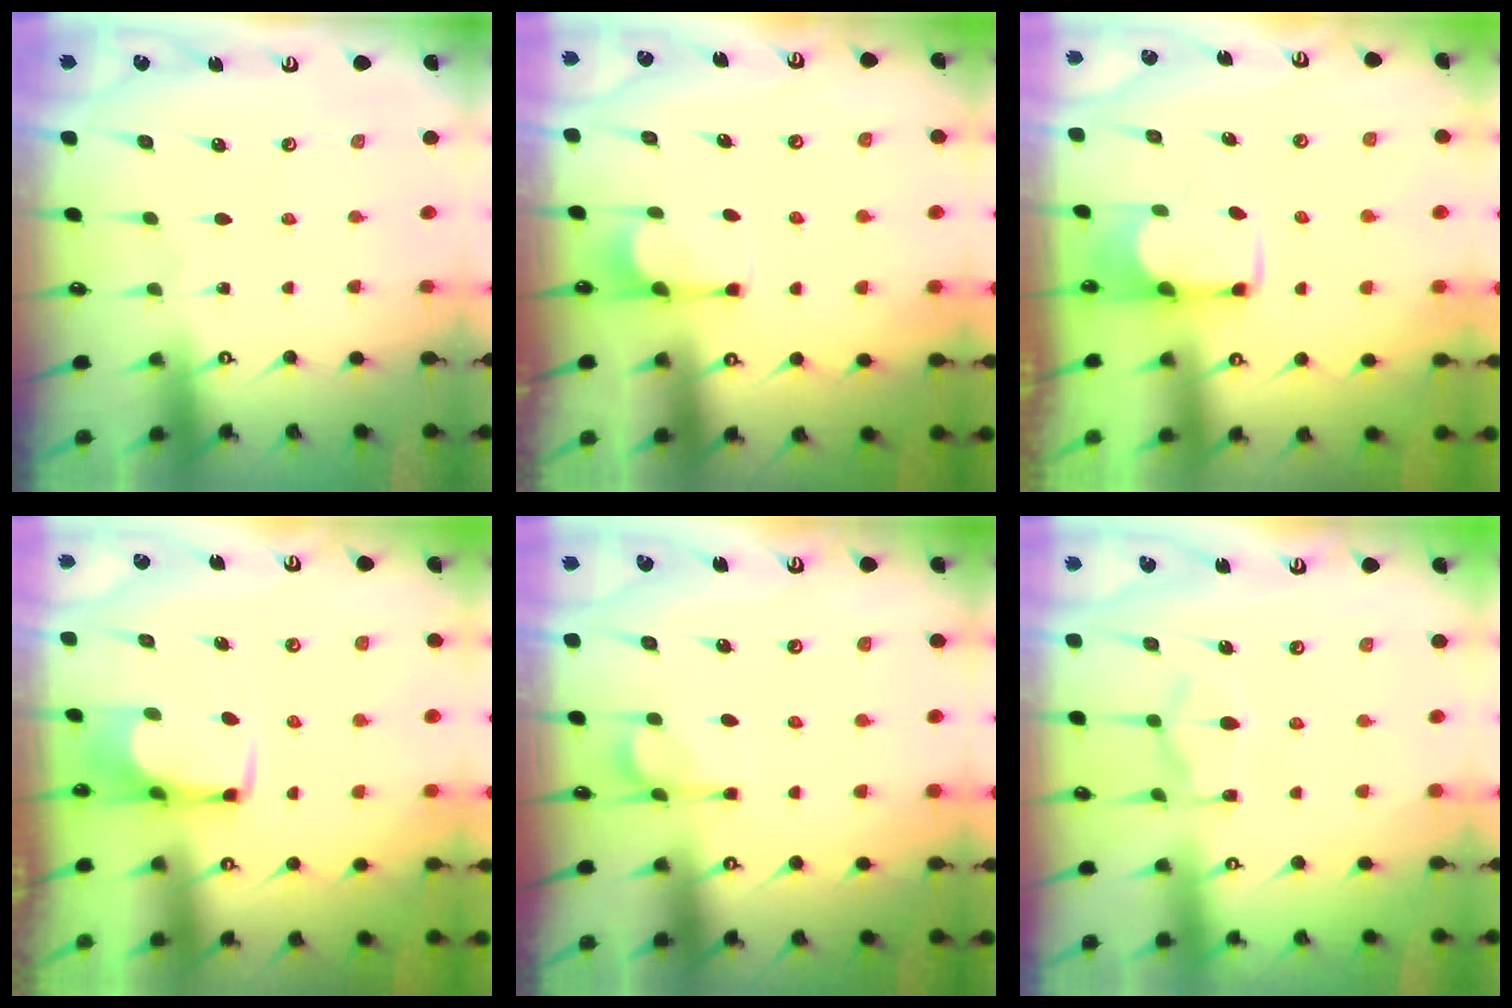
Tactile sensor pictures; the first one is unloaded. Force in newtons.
{"total": 3.5, "press": 3.5, "slide": 0.6}
{"total": 1.8, "press": 1.6, "slide": 0.9}
{"total": 0.6, "press": 0.5, "slide": 0.3}
{"total": 6.2, "press": 6.2, "slide": 0.7}
{"total": 6.1, "press": 5.9, "slide": 1.6}